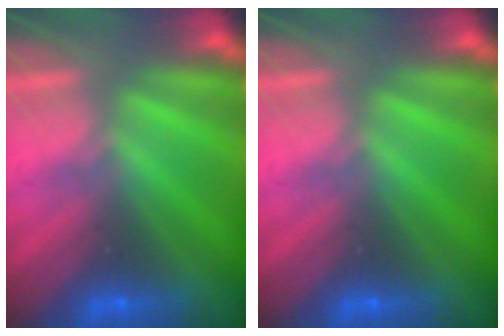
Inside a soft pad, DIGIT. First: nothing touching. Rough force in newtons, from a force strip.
{"total": 0.0}